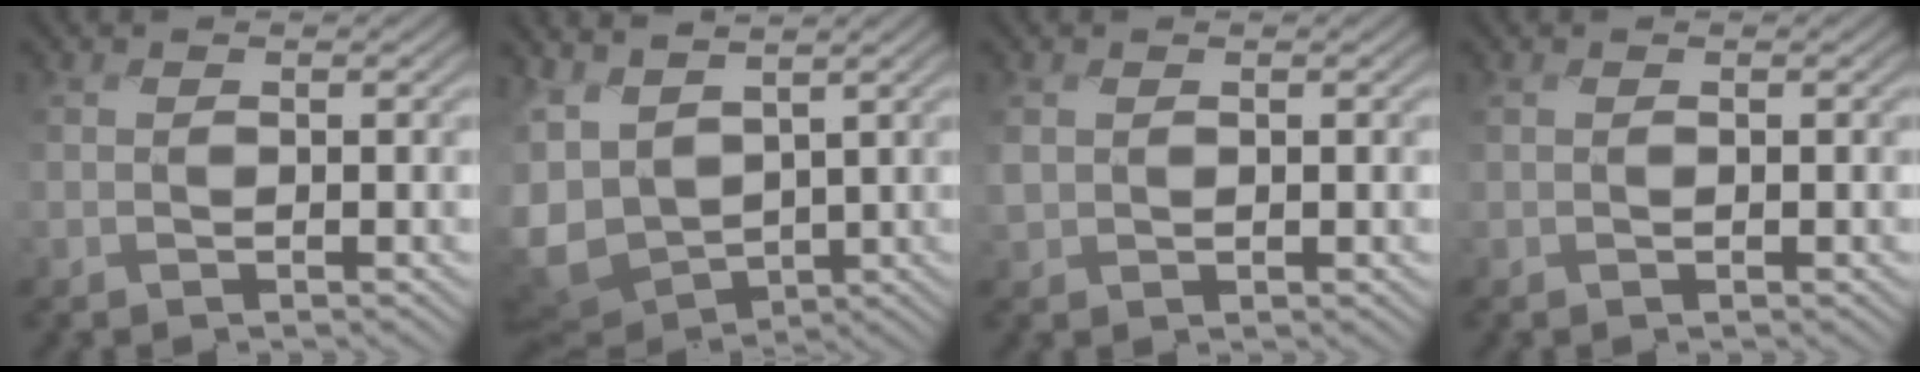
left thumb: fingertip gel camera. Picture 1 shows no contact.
{"total": 7.3, "force": [-1.2, 5.3, 5.0], "torque": [-0.157, -0.023, -0.016]}
{"total": 2.0, "force": [0.4, 1.4, 1.3], "torque": [-0.035, -0.004, 0.010]}
{"total": 0.7, "force": [0.0, 0.1, 0.6], "torque": [-0.012, 0.000, 0.001]}